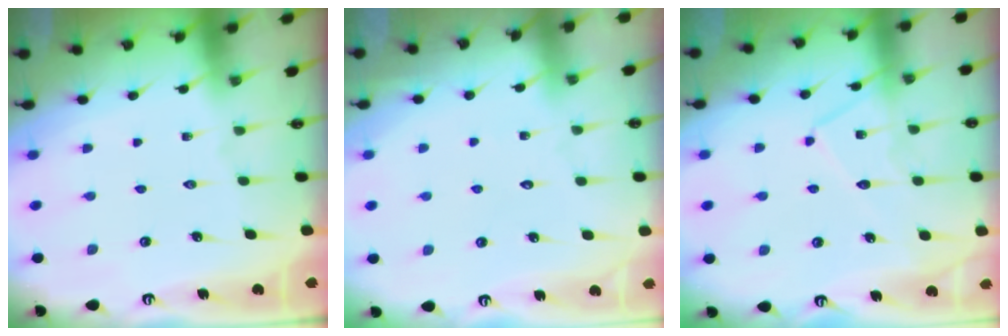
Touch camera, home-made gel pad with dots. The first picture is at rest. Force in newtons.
{"total": 3.5, "press": 3.4, "slide": 0.4}
{"total": 10.4, "press": 10.4, "slide": 0.7}